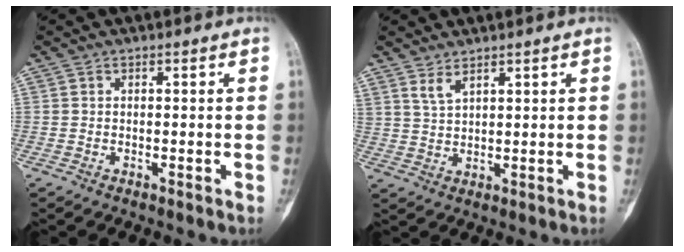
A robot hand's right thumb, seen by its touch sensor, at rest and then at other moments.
{"total": 2.8, "force": [2.2, 1.0, 1.5], "torque": [-0.017, -0.014, 0.049]}